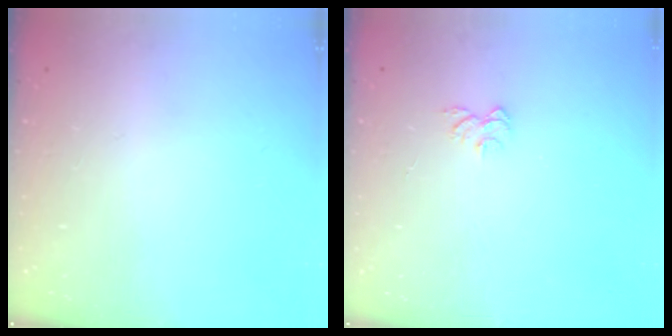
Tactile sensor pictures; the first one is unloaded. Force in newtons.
{"total": 5.4, "press": 5.4, "slide": 0.5}